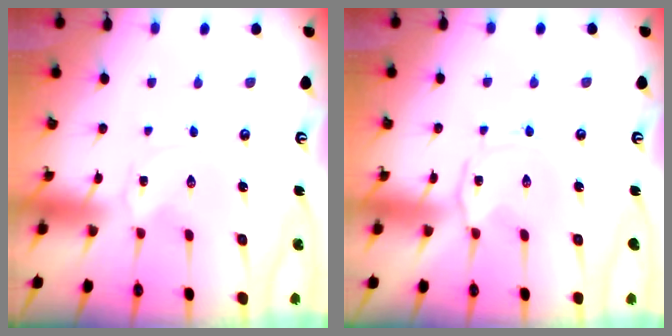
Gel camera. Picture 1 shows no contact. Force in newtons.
{"total": 1.9, "press": 1.9, "slide": 0.3}